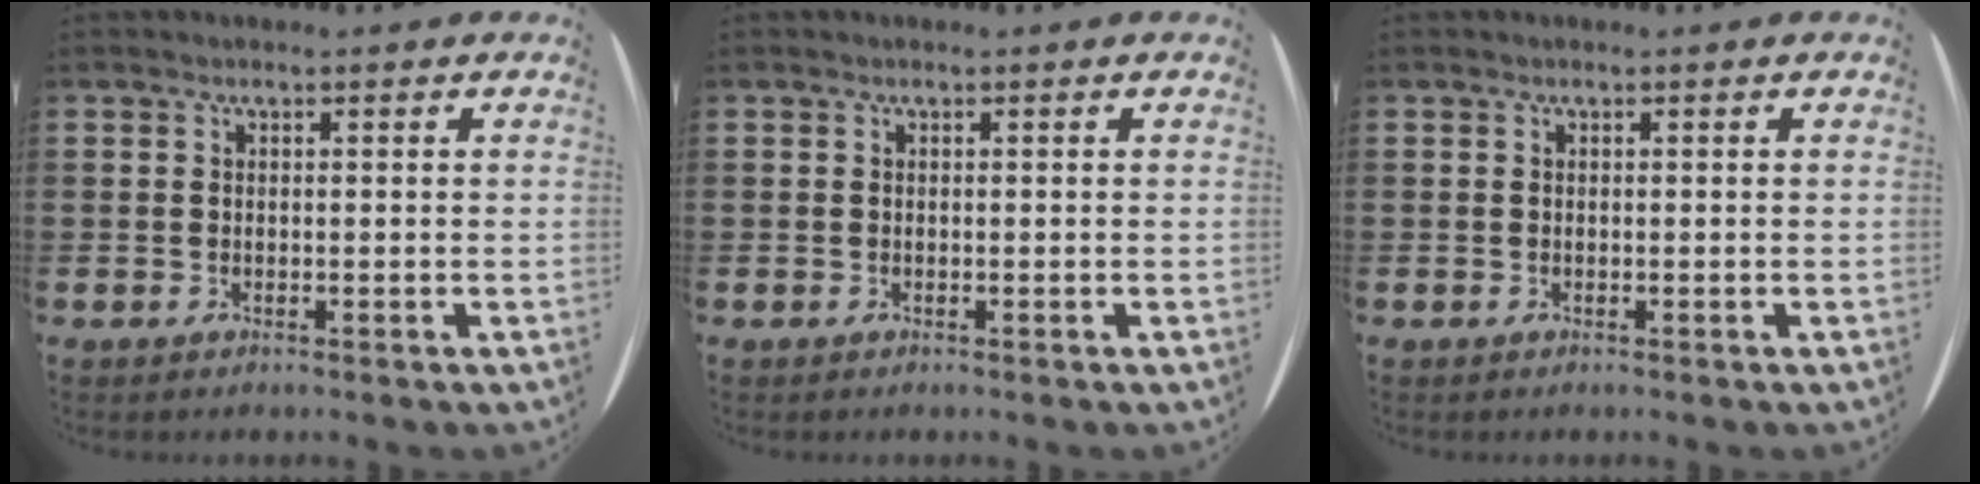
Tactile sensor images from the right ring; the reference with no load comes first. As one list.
[{"total": 0.0}, {"total": 0.0}]